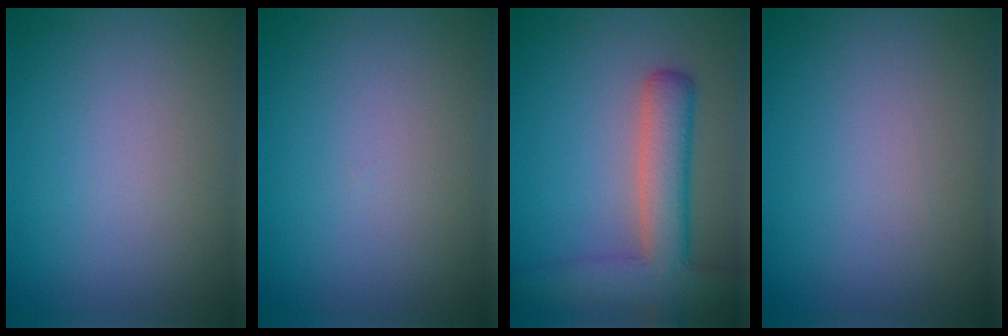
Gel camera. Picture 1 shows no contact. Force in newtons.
{"total": 0.0}
{"total": 6.3, "press": 6.3, "slide": 0.3}
{"total": 0.0}